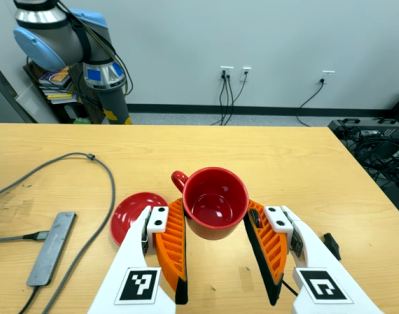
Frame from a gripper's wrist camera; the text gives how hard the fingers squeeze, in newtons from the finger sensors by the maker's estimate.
{"total": 6.4, "left": 6.6, "right": 6.2}